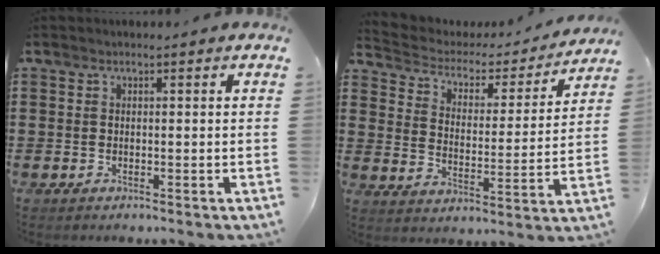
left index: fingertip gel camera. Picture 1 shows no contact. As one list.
[{"total": 2.9, "force": [2.4, 1.5, 0.8], "torque": [-0.035, -0.017, 0.031]}]